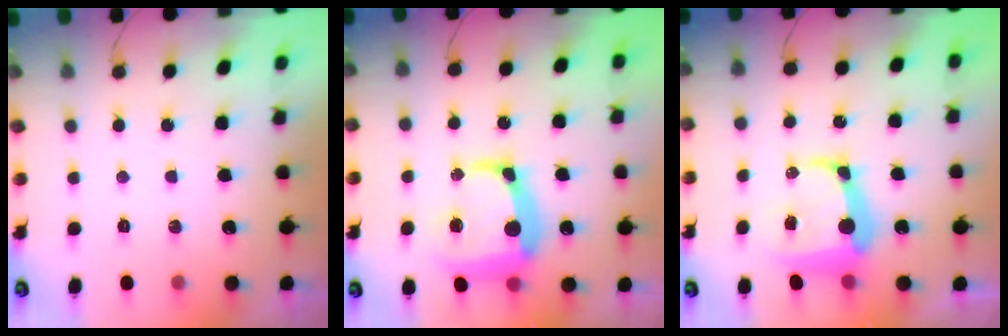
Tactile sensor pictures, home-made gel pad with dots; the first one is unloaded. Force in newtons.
{"total": 15.5, "press": 15.3, "slide": 1.9}
{"total": 11.2, "press": 11.1, "slide": 1.4}